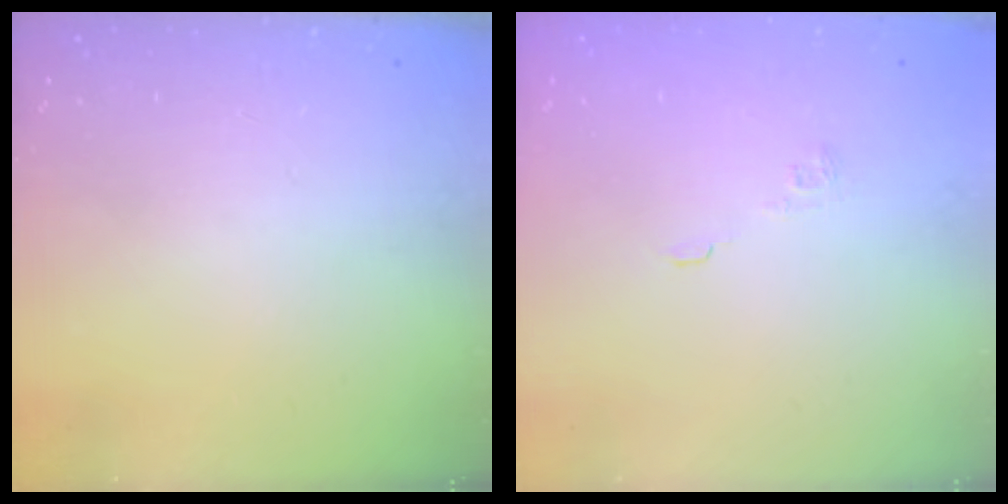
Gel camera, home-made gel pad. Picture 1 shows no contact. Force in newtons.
{"total": 2.0, "press": 1.5, "slide": 1.3}